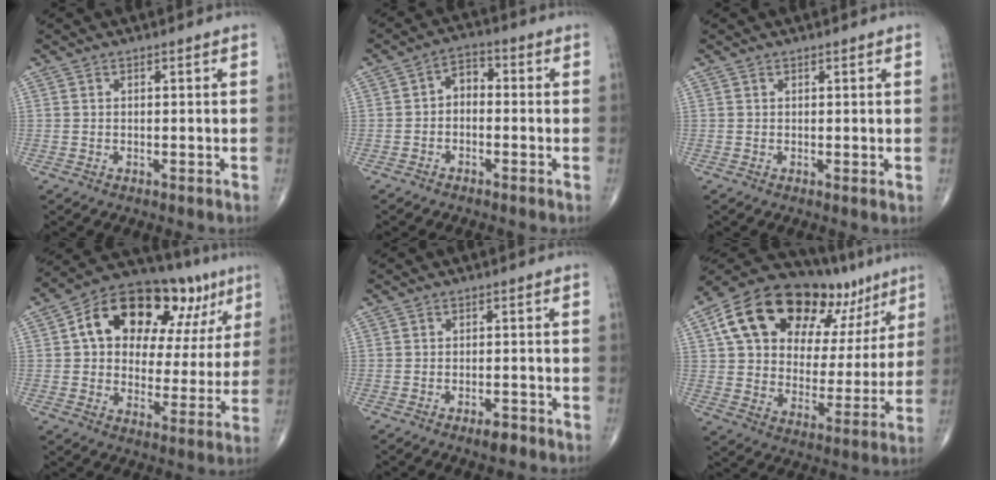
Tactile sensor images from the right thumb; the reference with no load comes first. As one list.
[{"total": 4.0, "force": [-0.7, 2.7, 2.8], "torque": [-0.030, 0.021, -0.027]}, {"total": 0.7, "force": [0.4, 0.2, 0.5], "torque": [-0.010, -0.003, 0.004]}, {"total": 22.7, "force": [8.8, 13.5, 16.0], "torque": [-0.183, 0.022, 0.133]}, {"total": 2.6, "force": [-1.8, 0.8, 1.6], "torque": [-0.026, 0.005, -0.029]}, {"total": 25.9, "force": [12.4, 14.9, 17.2], "torque": [-0.232, 0.012, 0.203]}]